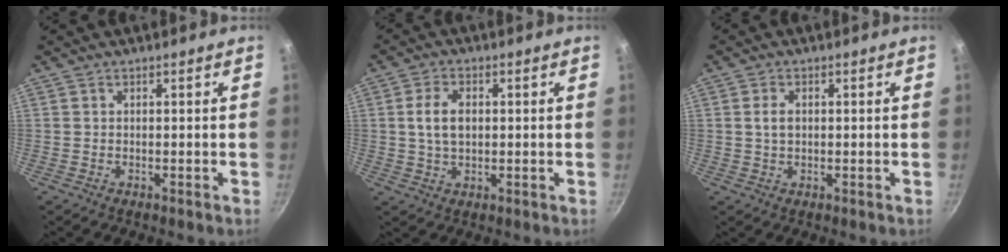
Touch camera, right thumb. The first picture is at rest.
{"total": 5.9, "force": [0.7, 3.7, 4.6], "torque": [-0.076, 0.005, 0.012]}
{"total": 2.5, "force": [0.3, 1.6, 1.9], "torque": [-0.030, 0.004, 0.007]}